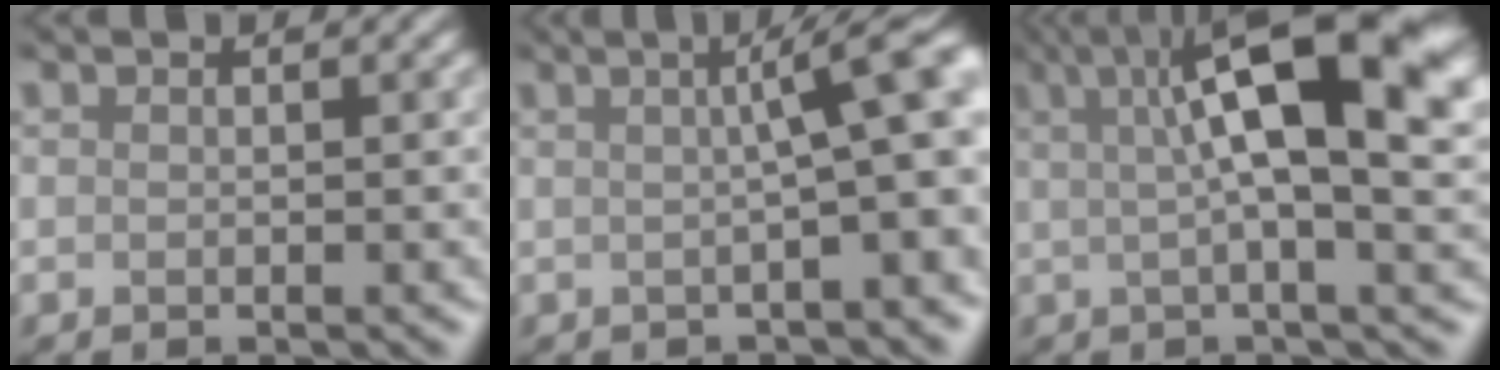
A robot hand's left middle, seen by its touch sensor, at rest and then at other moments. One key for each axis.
{"total": 7.4, "fx": 0.8, "fy": 1.3, "fz": 7.3, "tx": -0.078, "ty": 0.025, "tz": 0.019}
{"total": 10.5, "fx": 3.6, "fy": 1.9, "fz": 9.7, "tx": -0.145, "ty": 0.022, "tz": 0.066}